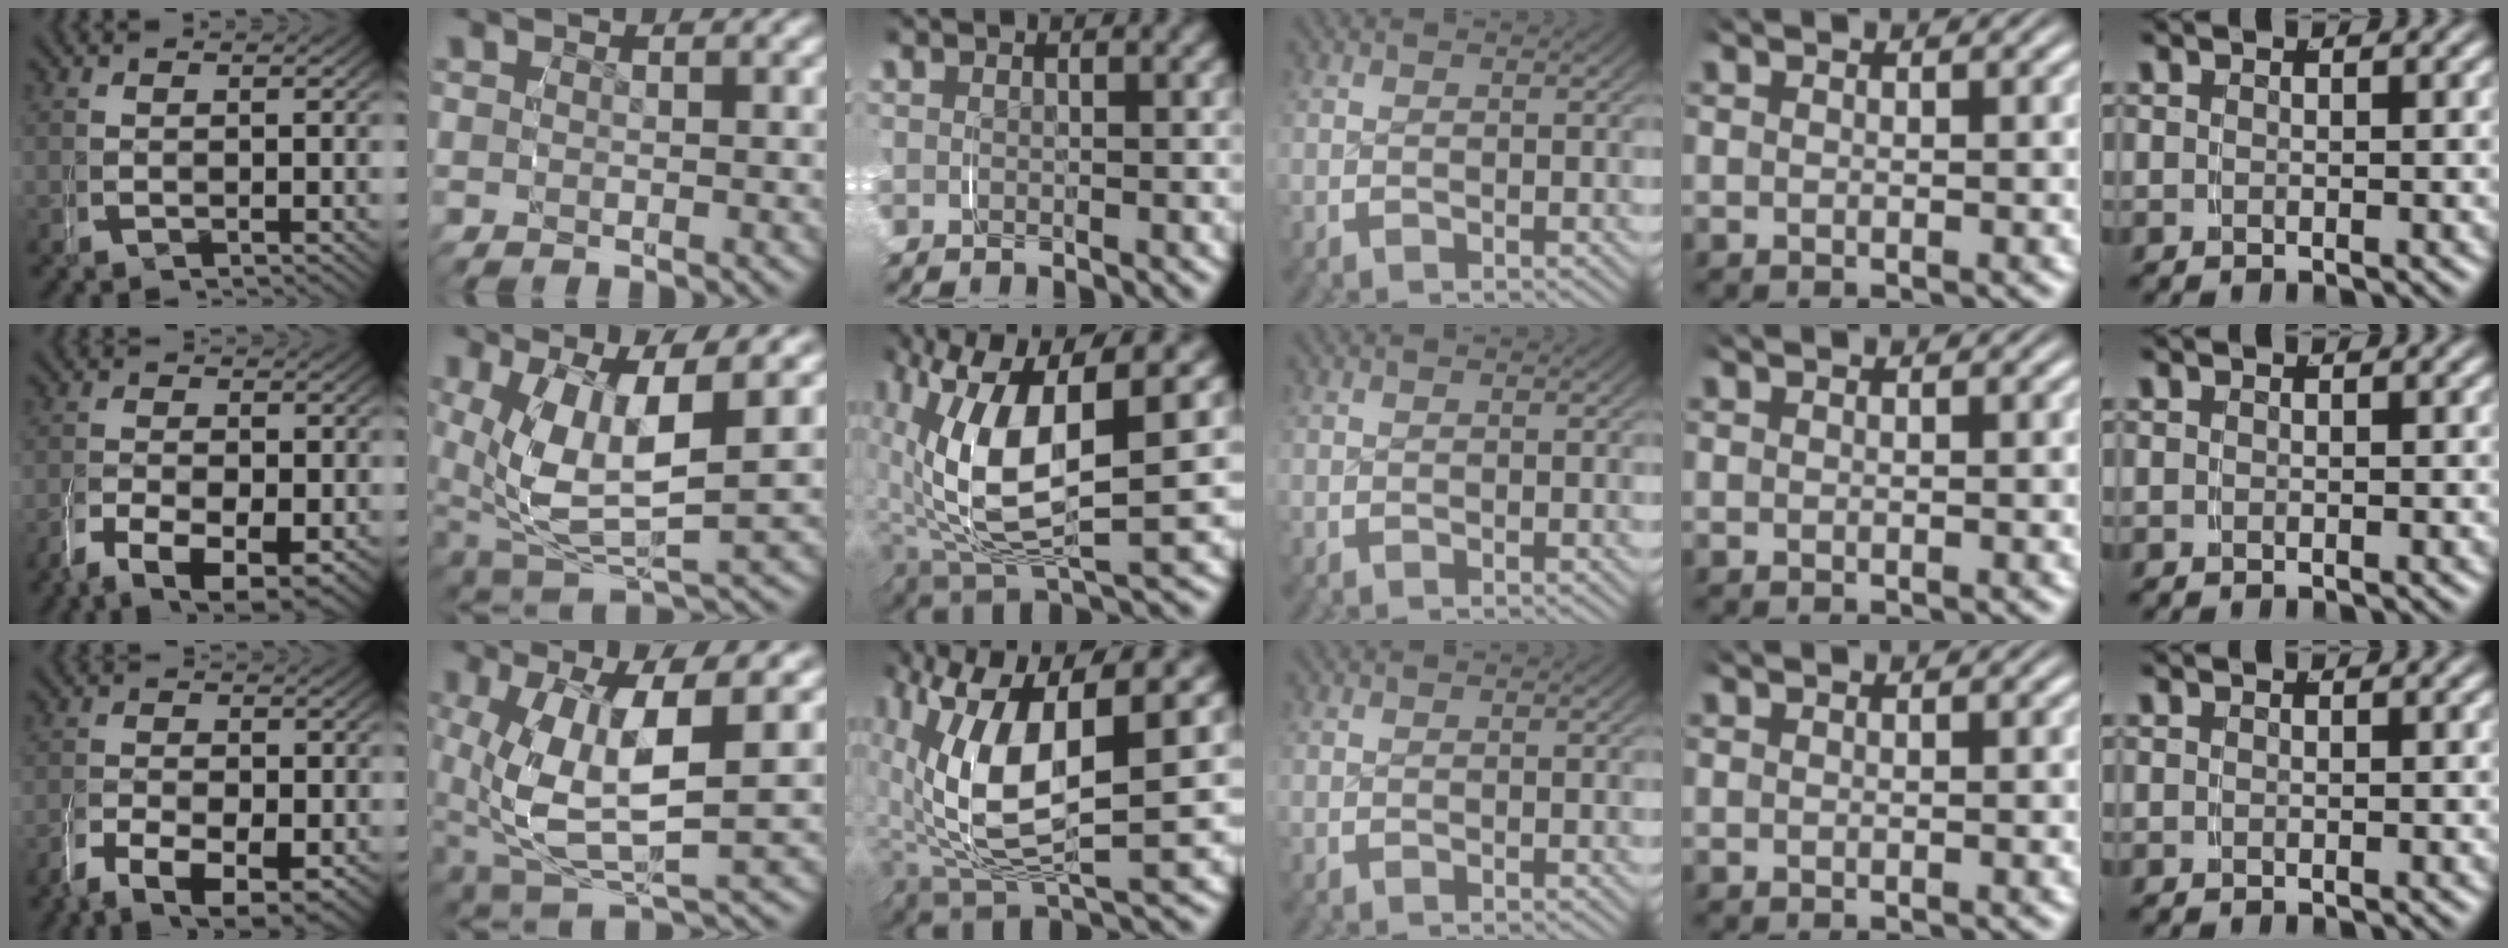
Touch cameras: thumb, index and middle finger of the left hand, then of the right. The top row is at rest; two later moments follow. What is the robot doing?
{"motion": "grasp_and_lifting", "object": "shoes"}